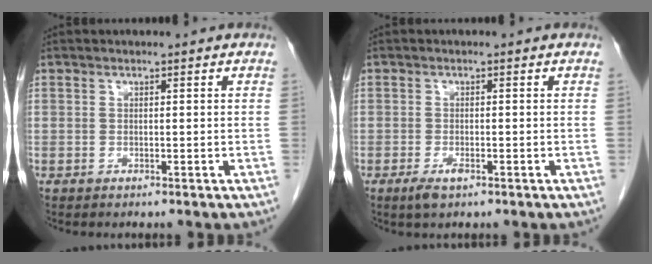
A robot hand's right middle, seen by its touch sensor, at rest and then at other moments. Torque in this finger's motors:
{"motor_torque": [0.52, -0.31, 0.01, 0.01]}